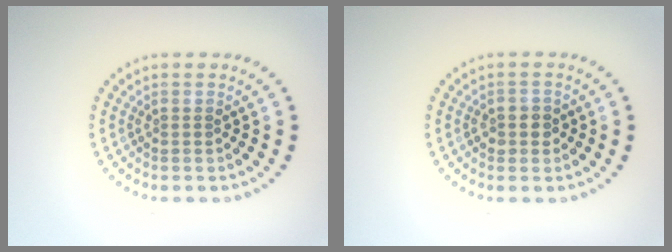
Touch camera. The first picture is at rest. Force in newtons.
{"total": 1.7, "press": 1.5, "slide": 0.7}